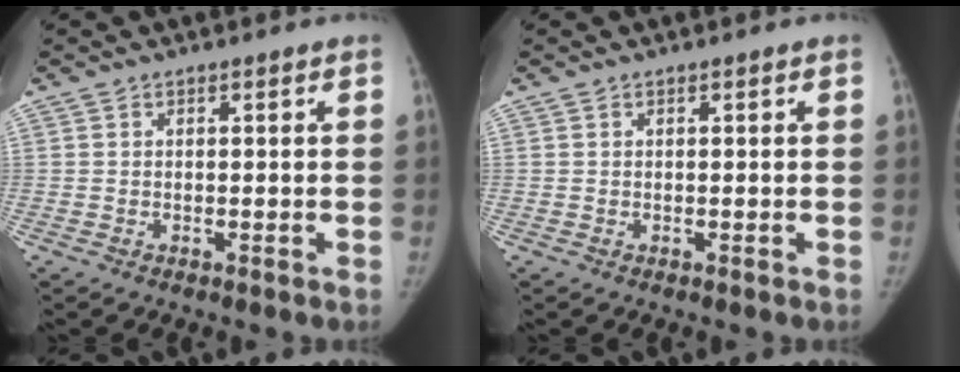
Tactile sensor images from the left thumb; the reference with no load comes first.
{"total": 0.0}